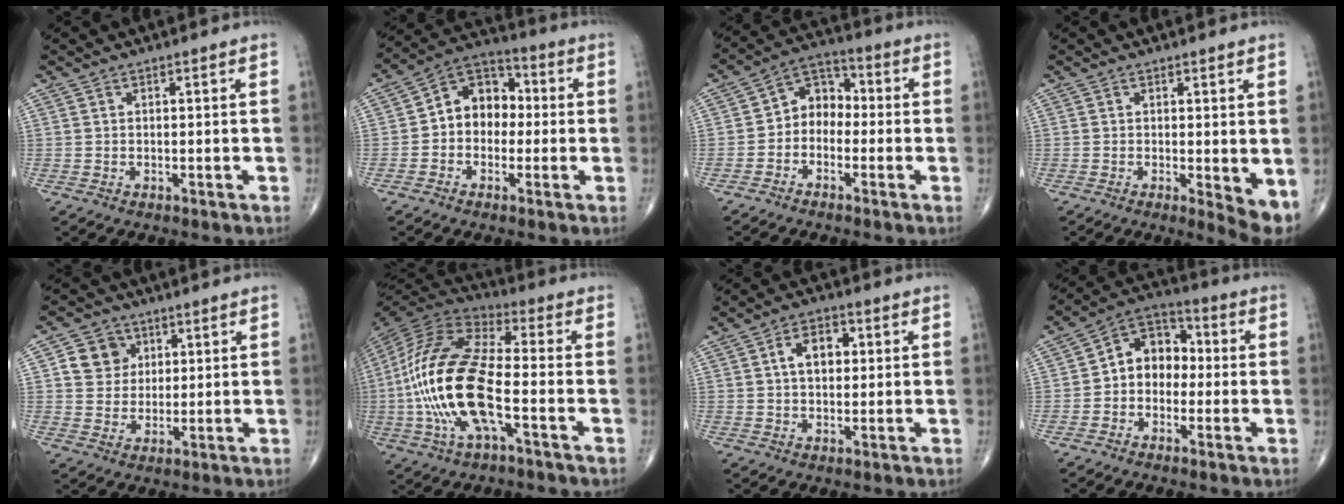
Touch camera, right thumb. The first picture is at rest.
{"total": 10.2, "force": [-0.3, 7.9, 6.4], "torque": [-0.061, 0.038, -0.021]}
{"total": 7.1, "force": [-1.5, 5.6, 4.2], "torque": [-0.035, 0.037, -0.048]}
{"total": 5.0, "force": [-0.3, 1.5, 4.7], "torque": [-0.067, -0.015, -0.004]}
{"total": 7.1, "force": [2.2, 6.4, 2.2], "torque": [-0.007, -0.004, 0.038]}
{"total": 21.3, "force": [-4.3, 8.0, 19.3], "torque": [-0.422, 0.024, -0.081]}
{"total": 6.4, "force": [1.2, 4.2, 4.7], "torque": [-0.062, 0.012, 0.014]}
{"total": 9.6, "force": [-0.6, 7.5, 6.0], "torque": [-0.058, 0.039, -0.031]}